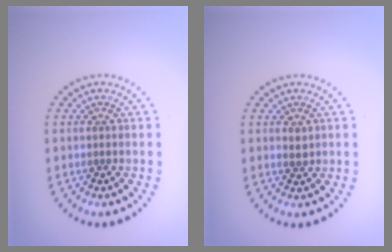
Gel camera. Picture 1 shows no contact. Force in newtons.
{"total": 0.9, "press": 0.9, "slide": 0.2}